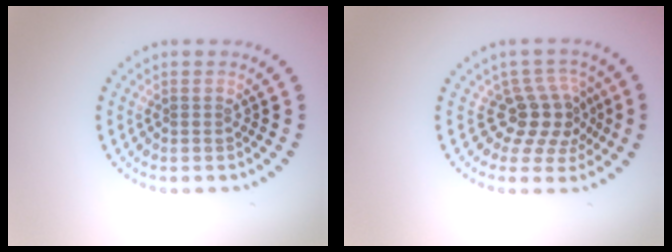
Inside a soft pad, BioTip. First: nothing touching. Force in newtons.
{"total": 3.8, "press": 2.8, "slide": 2.6}